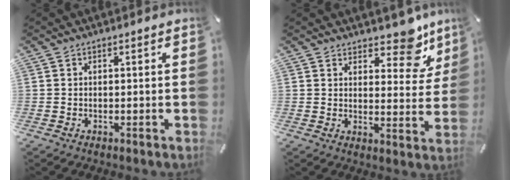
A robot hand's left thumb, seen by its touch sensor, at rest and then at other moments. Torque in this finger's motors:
{"motor_torque": [0.32, -0.11, 0.11, -0.04, 0.01]}